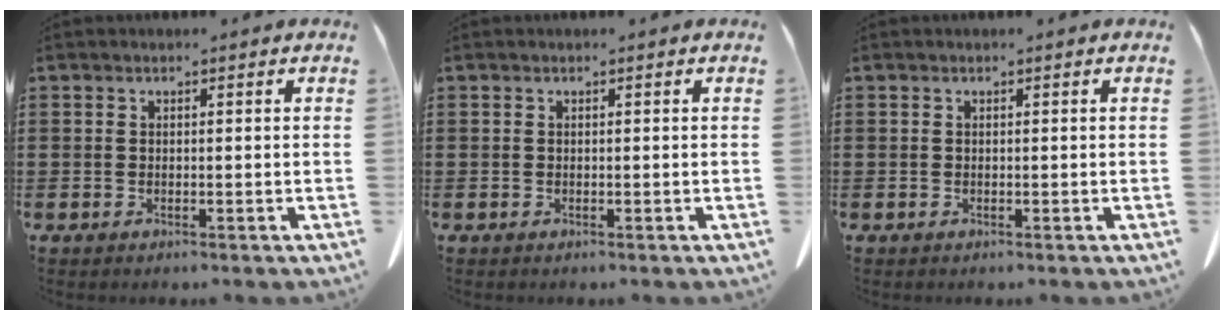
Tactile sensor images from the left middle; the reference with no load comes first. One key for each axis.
{"total": 0.0}
{"total": 0.0}